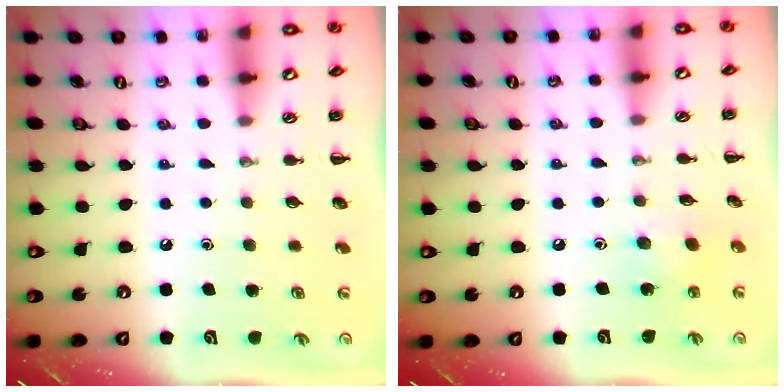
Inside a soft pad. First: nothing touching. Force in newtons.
{"total": 3.8, "press": 3.8, "slide": 0.5}